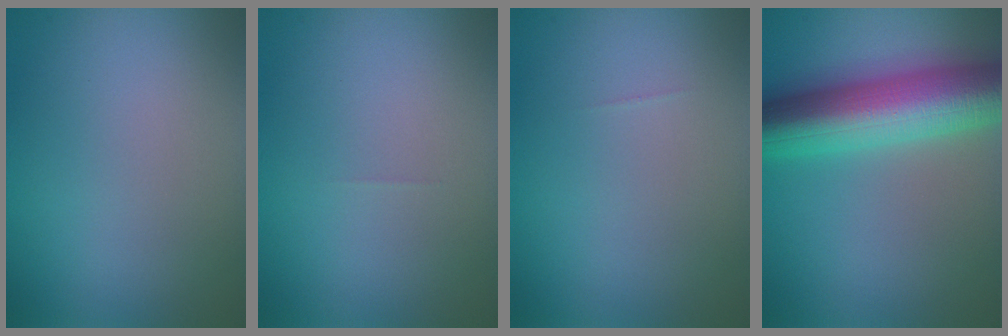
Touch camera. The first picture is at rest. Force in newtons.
{"total": 0.0}
{"total": 0.0}
{"total": 10.4, "press": 10.4, "slide": 0.2}